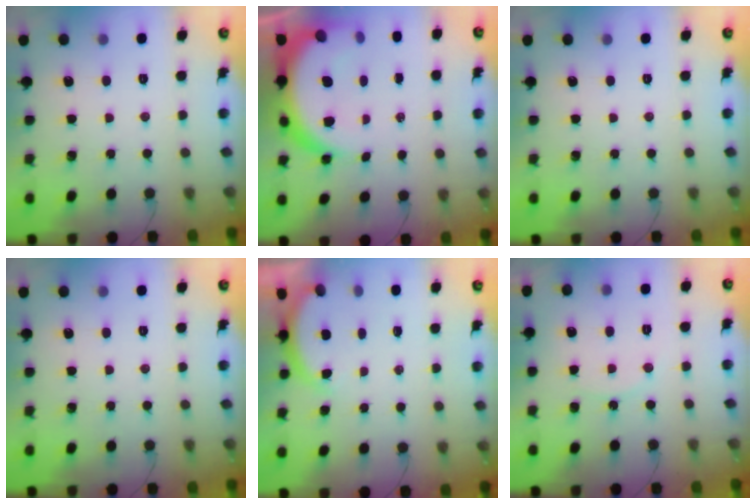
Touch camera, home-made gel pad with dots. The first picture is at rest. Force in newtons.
{"total": 13.2, "press": 13.1, "slide": 1.4}
{"total": 0.0}
{"total": 0.0}
{"total": 3.0, "press": 2.9, "slide": 0.6}
{"total": 6.3, "press": 6.3, "slide": 0.6}